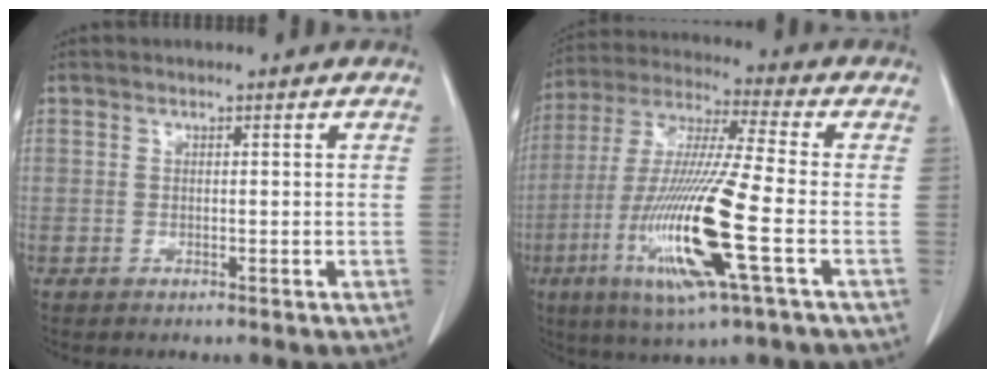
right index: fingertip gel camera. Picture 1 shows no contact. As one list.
[{"total": 17.8, "force": [-5.3, 0.3, 17.0], "torque": [-0.353, -0.022, -0.102]}]